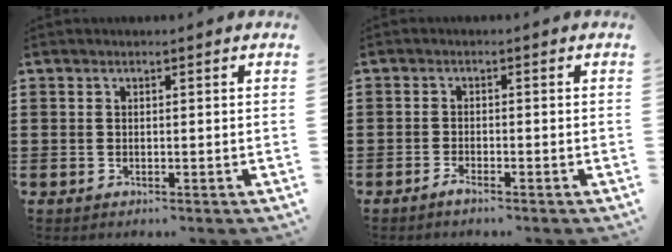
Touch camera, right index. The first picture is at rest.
{"total": 1.2, "force": [-1.1, -0.1, 0.6], "torque": [-0.020, -0.010, -0.021]}